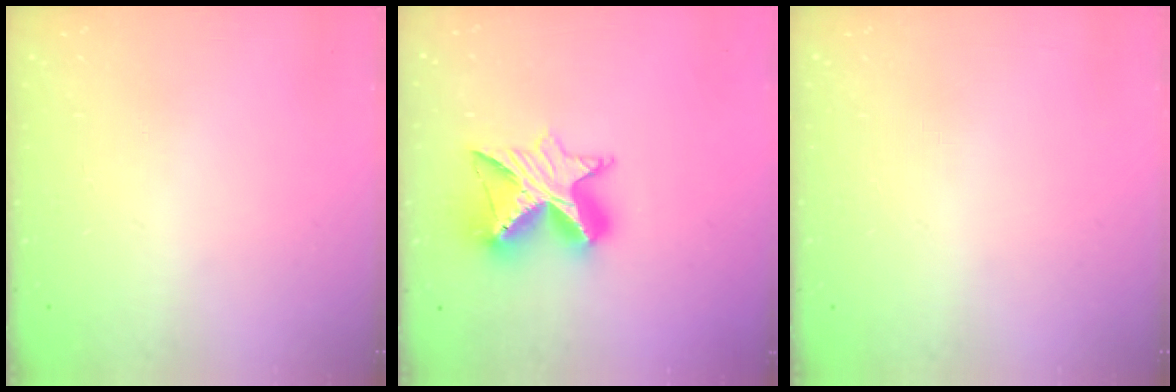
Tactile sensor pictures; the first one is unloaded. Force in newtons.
{"total": 12.4, "press": 12.4, "slide": 1.3}
{"total": 0.0}